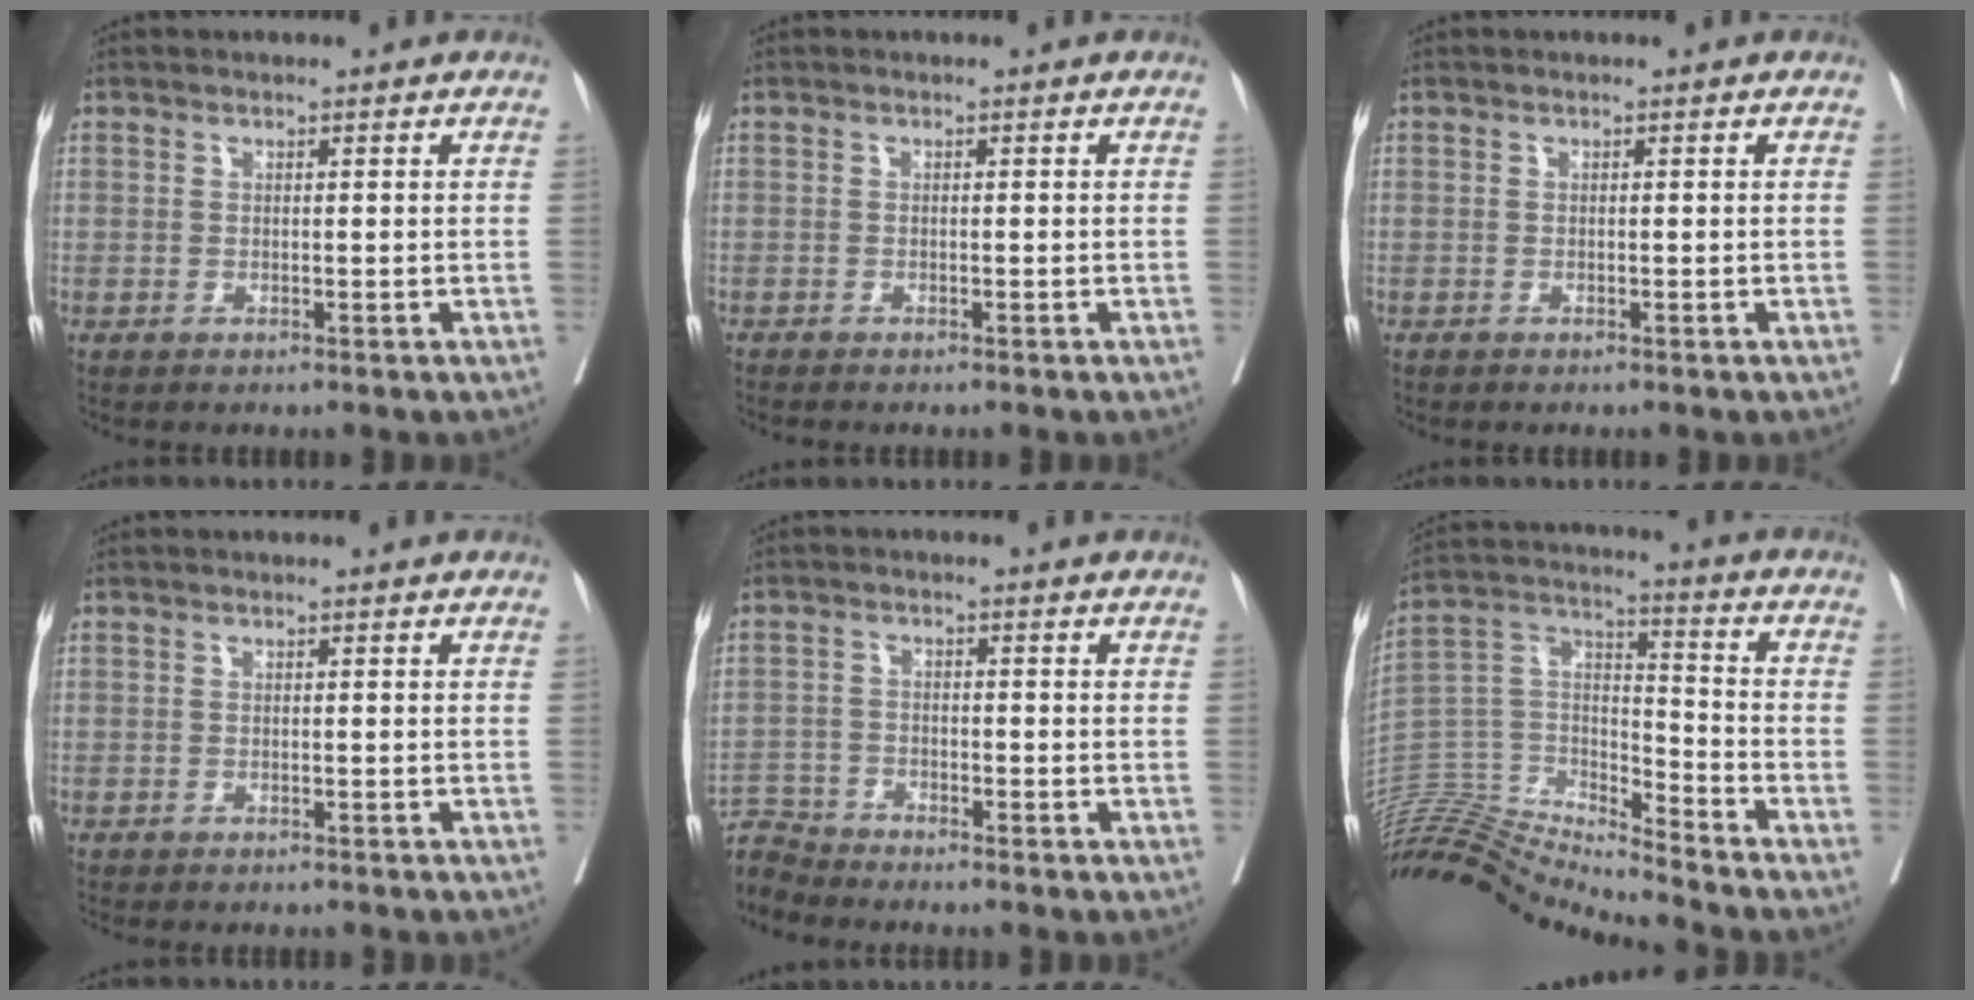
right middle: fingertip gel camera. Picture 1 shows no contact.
{"total": 0.8, "force": [-0.8, -0.1, 0.2], "torque": [-0.004, 0.000, -0.016]}
{"total": 0.0}
{"total": 5.4, "force": [-4.8, 1.2, 2.1], "torque": [-0.025, -0.006, -0.062]}
{"total": 5.0, "force": [-4.8, -0.3, -1.2], "torque": [0.026, -0.003, -0.094]}
{"total": 17.3, "force": [-16.9, -0.5, 3.4], "torque": [-0.056, 0.047, -0.315]}